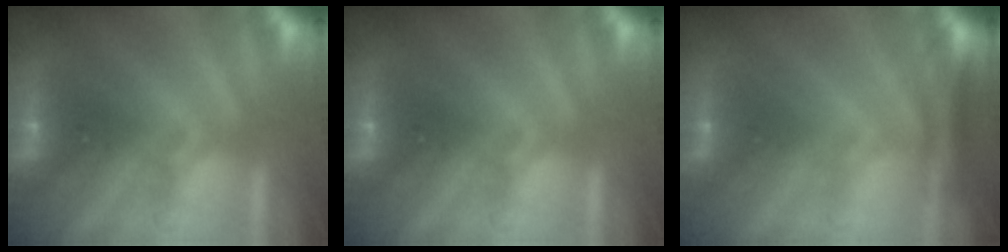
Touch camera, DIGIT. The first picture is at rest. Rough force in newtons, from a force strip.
{"total": 0.0}
{"total": 4.4}